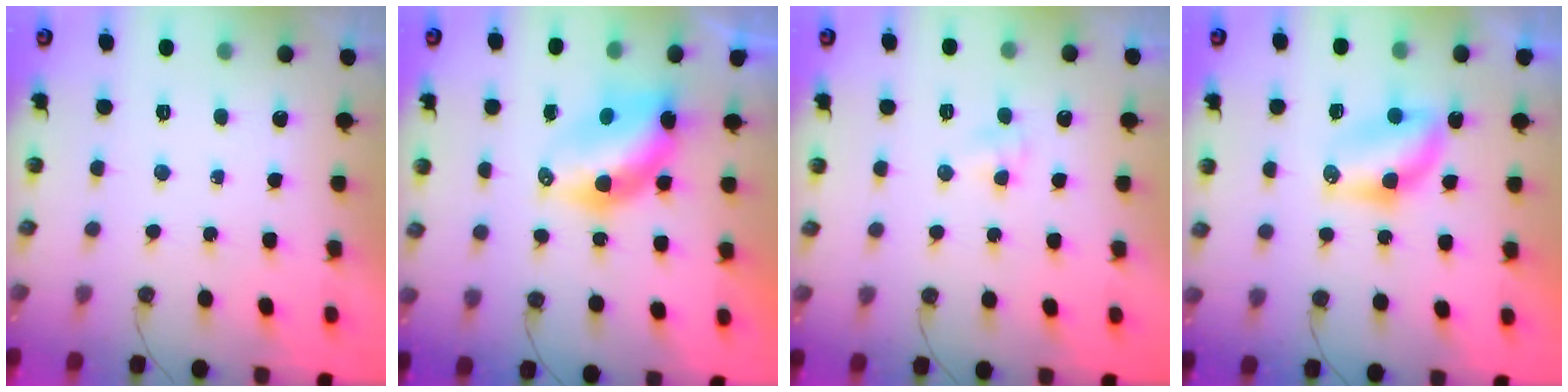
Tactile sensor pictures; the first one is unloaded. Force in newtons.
{"total": 7.0, "press": 7.0, "slide": 0.6}
{"total": 4.0, "press": 4.0, "slide": 0.4}
{"total": 8.0, "press": 7.3, "slide": 3.2}